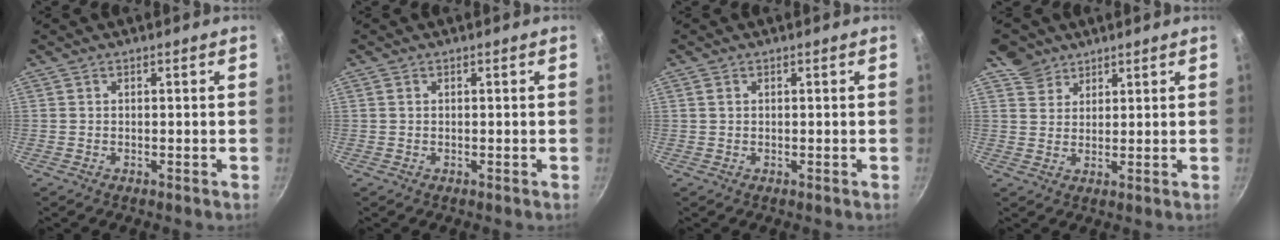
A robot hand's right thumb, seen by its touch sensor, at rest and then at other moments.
{"total": 0.7, "force": [0.3, 0.5, 0.4], "torque": [-0.008, 0.001, 0.004]}
{"total": 1.2, "force": [0.5, 0.9, 0.7], "torque": [-0.011, 0.001, 0.008]}
{"total": 4.8, "force": [3.4, 3.3, 0.3], "torque": [0.024, -0.005, 0.059]}